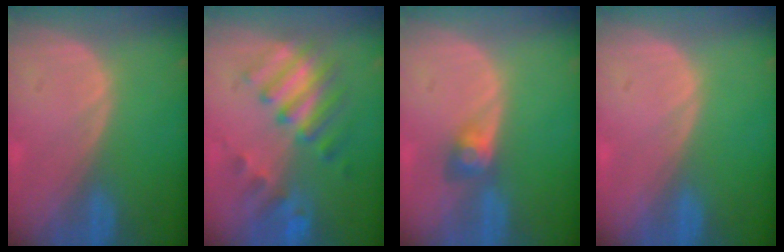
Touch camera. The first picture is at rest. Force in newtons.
{"total": 7.7, "press": 7.5, "slide": 1.8}
{"total": 3.0, "press": 2.6, "slide": 1.4}
{"total": 0.0}